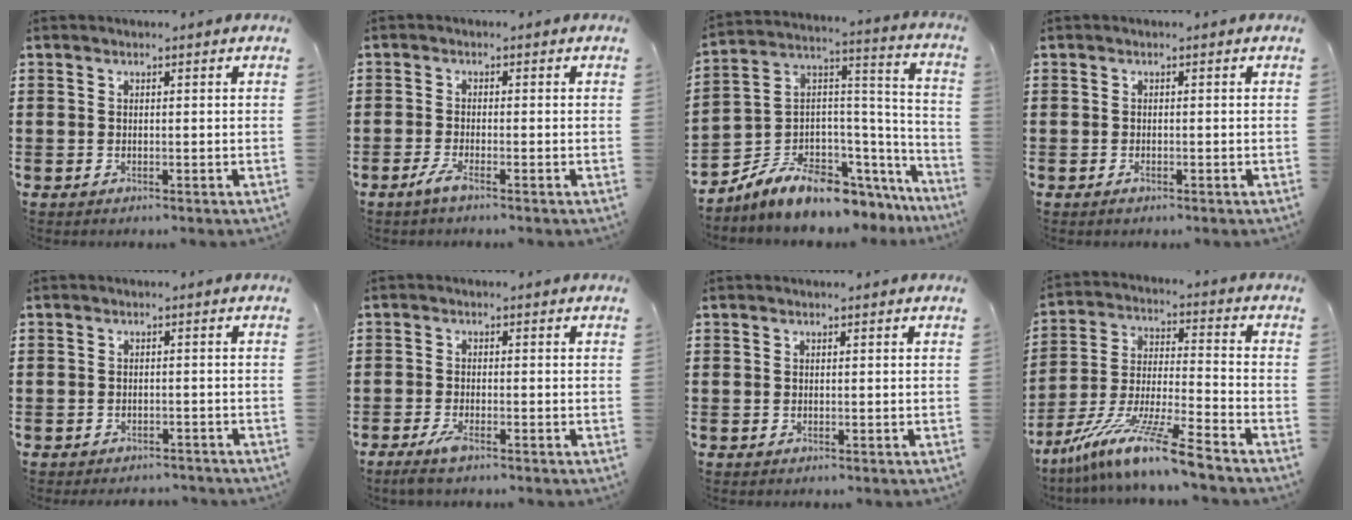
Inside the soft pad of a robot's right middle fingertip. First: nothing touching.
{"total": 2.3, "force": [-1.3, 0.2, 1.9], "torque": [-0.047, -0.009, -0.027]}
{"total": 8.7, "force": [-7.4, 3.0, 3.2], "torque": [-0.080, 0.000, -0.148]}
{"total": 0.7, "force": [-0.4, 0.3, 0.4], "torque": [-0.010, -0.005, -0.007]}
{"total": 1.7, "force": [-1.7, 0.2, -0.2], "torque": [-0.003, 0.000, -0.039]}
{"total": 2.6, "force": [-1.6, 0.5, 1.9], "torque": [-0.045, -0.004, -0.035]}
{"total": 0.0}
{"total": 12.2, "force": [-9.8, -0.1, 7.3], "torque": [-0.142, 0.007, -0.190]}